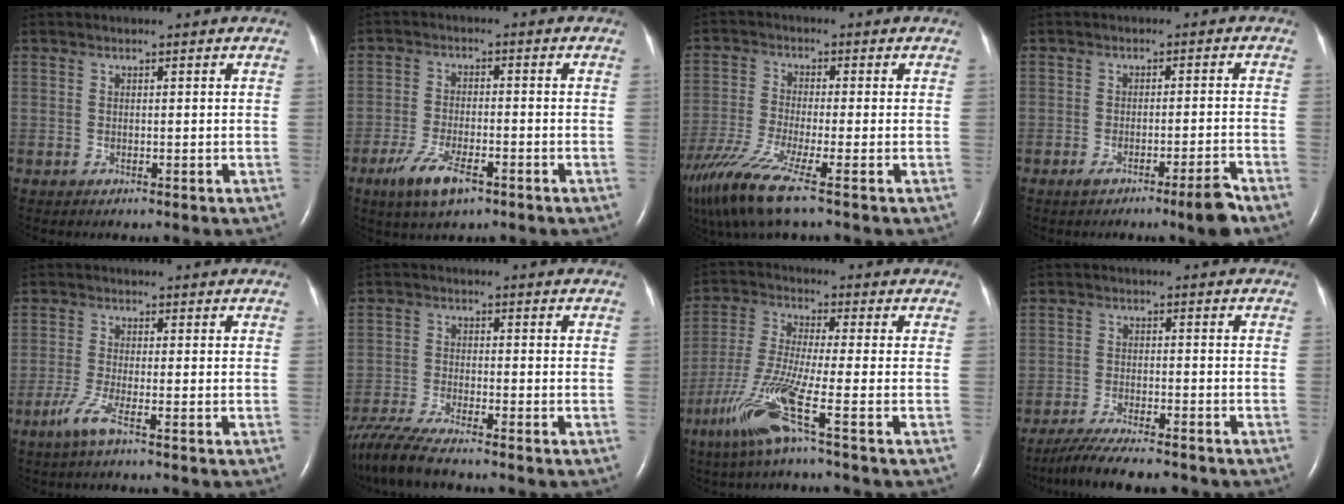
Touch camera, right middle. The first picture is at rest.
{"total": 6.8, "force": [-4.0, 1.9, 5.1], "torque": [-0.111, -0.013, -0.068]}
{"total": 11.8, "force": [-8.0, 0.2, 8.7], "torque": [-0.176, -0.034, -0.151]}
{"total": 4.7, "force": [-3.3, -0.5, 3.3], "torque": [-0.049, -0.006, -0.056]}
{"total": 3.3, "force": [-2.0, -0.2, 2.6], "torque": [-0.061, -0.010, -0.048]}
{"total": 8.5, "force": [-7.4, -0.2, 4.2], "torque": [-0.082, -0.028, -0.135]}
{"total": 10.3, "force": [-5.2, -1.0, 8.8], "torque": [-0.188, -0.026, -0.112]}
{"total": 10.6, "force": [-9.2, 1.9, 4.9], "torque": [-0.077, -0.015, -0.142]}